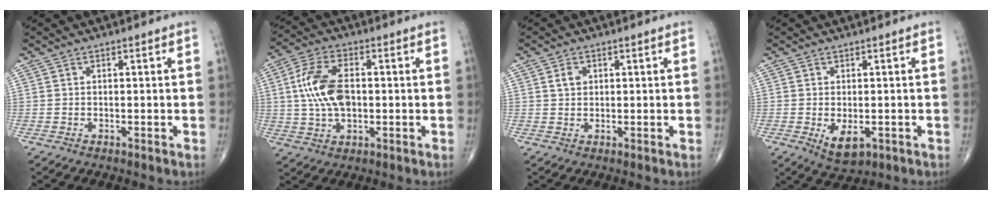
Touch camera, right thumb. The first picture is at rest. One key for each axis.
{"total": 11.5, "fx": 0.6, "fy": 6.5, "fz": 9.5, "tx": -0.187, "ty": 0.011, "tz": 0.012}
{"total": 2.3, "fx": 0.8, "fy": 1.7, "fz": 1.3, "tx": -0.016, "ty": 0.000, "tz": 0.013}
{"total": 4.9, "fx": -1.2, "fy": 2.7, "fz": 3.9, "tx": -0.053, "ty": -0.010, "tz": -0.007}